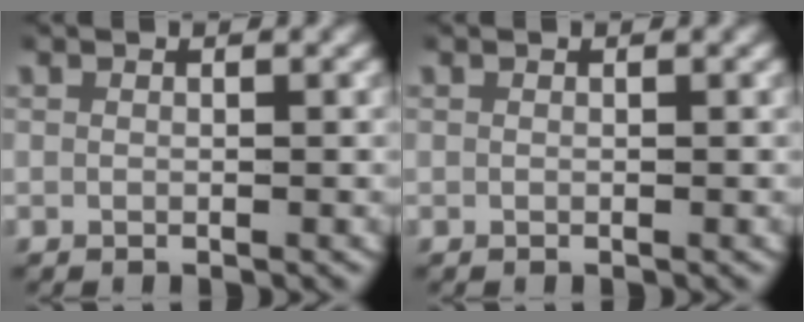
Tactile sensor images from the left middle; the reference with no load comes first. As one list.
[{"total": 0.0}]